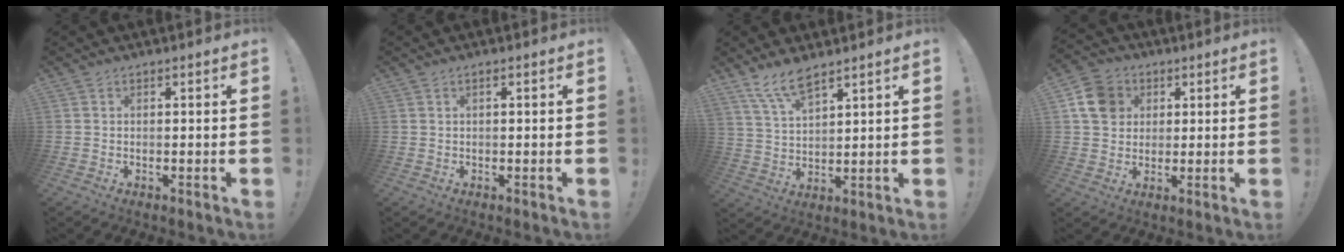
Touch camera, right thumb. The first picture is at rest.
{"total": 0.5, "force": [0.1, 0.1, 0.5], "torque": [-0.014, 0.003, 0.001]}
{"total": 7.9, "force": [6.5, 2.1, 4.0], "torque": [-0.091, -0.029, 0.124]}
{"total": 10.6, "force": [3.3, 9.2, 4.2], "torque": [-0.051, -0.006, 0.069]}